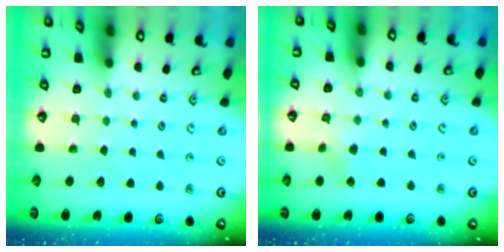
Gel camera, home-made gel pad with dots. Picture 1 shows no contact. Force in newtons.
{"total": 3.0, "press": 2.9, "slide": 0.7}